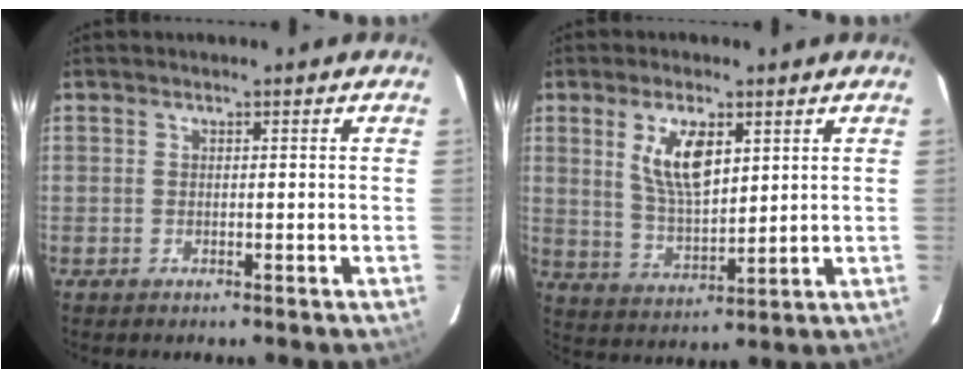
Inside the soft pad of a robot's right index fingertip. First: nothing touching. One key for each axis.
{"total": 9.3, "fx": 3.6, "fy": 4.1, "fz": 7.5, "tx": -0.140, "ty": 0.001, "tz": 0.079}